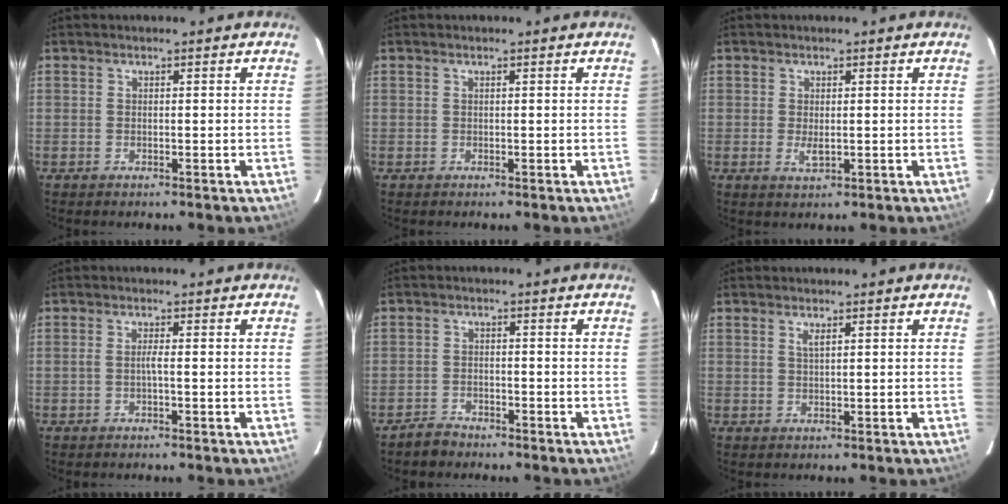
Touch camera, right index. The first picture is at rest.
{"total": 0.0}
{"total": 2.1, "force": [-0.2, 1.0, 1.9], "torque": [-0.035, -0.003, -0.002]}
{"total": 1.2, "force": [-0.5, -0.3, 1.0], "torque": [-0.018, 0.001, -0.010]}
{"total": 3.1, "force": [-2.7, 1.5, 0.4], "torque": [-0.016, 0.011, -0.046]}
{"total": 1.1, "force": [0.6, 0.1, 0.9], "torque": [-0.018, 0.000, 0.011]}